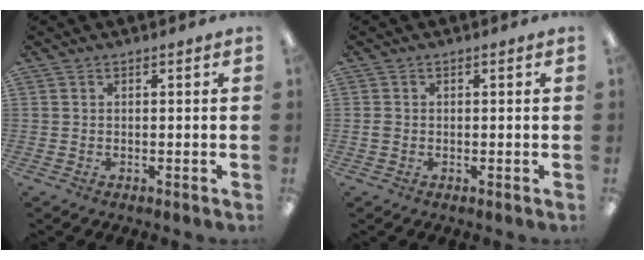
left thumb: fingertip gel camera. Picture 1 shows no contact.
{"total": 1.0, "force": [-0.2, 0.9, 0.4], "torque": [-0.007, 0.004, -0.004]}